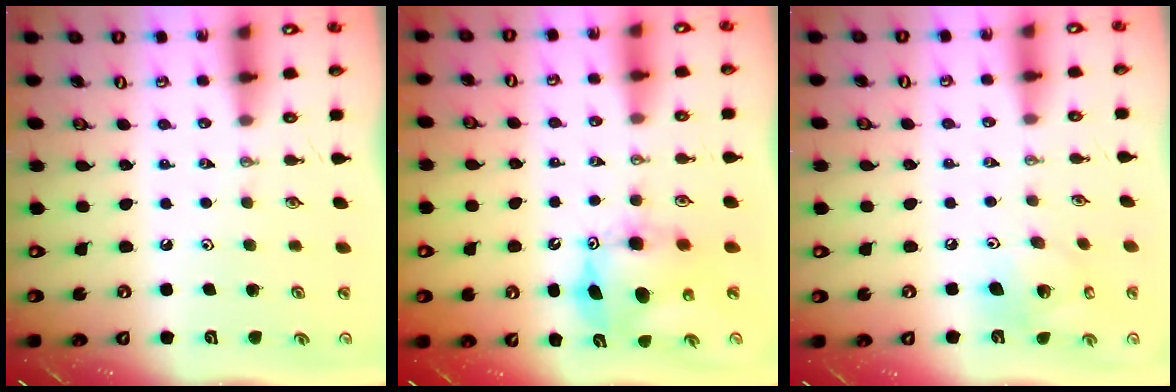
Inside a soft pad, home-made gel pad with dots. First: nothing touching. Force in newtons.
{"total": 9.9, "press": 9.9, "slide": 0.9}
{"total": 12.0, "press": 11.8, "slide": 2.3}